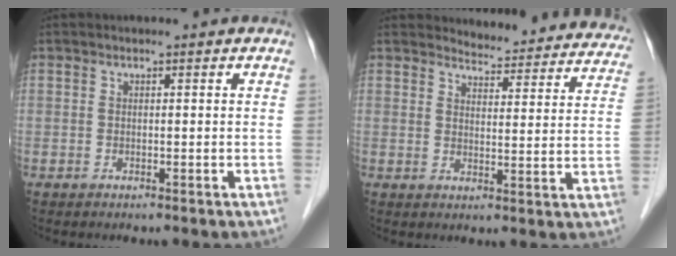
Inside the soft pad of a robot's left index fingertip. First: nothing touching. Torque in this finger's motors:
{"motor_torque": [0.38, -0.68, 0.07, 0.00]}